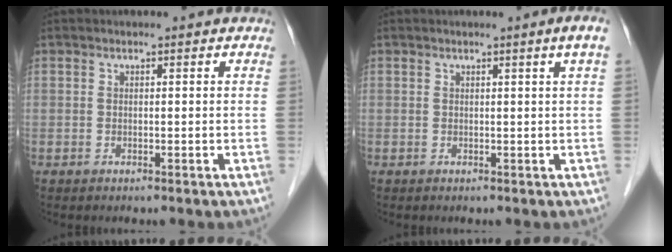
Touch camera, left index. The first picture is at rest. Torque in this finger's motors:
{"motor_torque": [0.12, -0.01, 0.08, 0.03]}